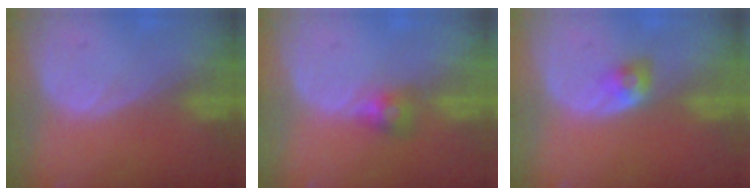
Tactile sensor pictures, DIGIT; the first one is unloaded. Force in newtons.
{"total": 2.6, "press": 2.5, "slide": 0.7}
{"total": 2.8, "press": 2.4, "slide": 1.4}